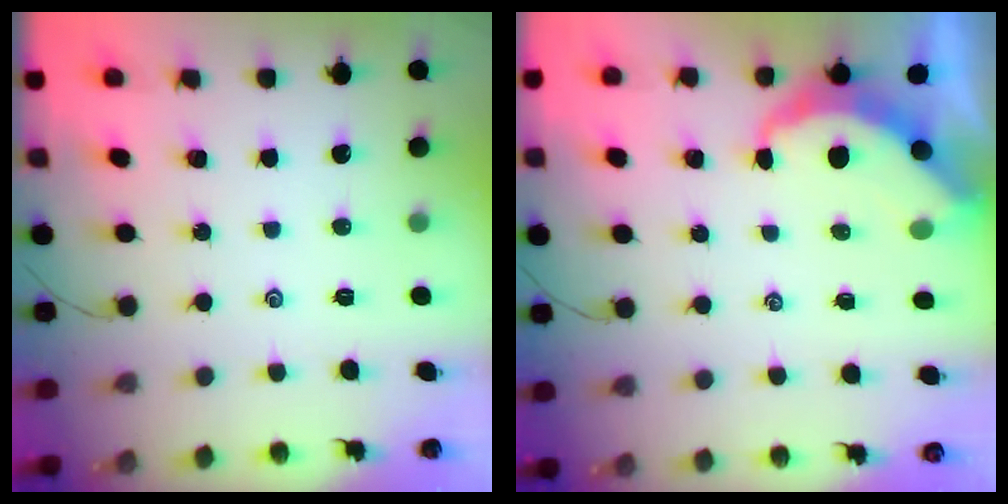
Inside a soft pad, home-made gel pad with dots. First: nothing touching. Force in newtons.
{"total": 6.0, "press": 6.0, "slide": 0.4}